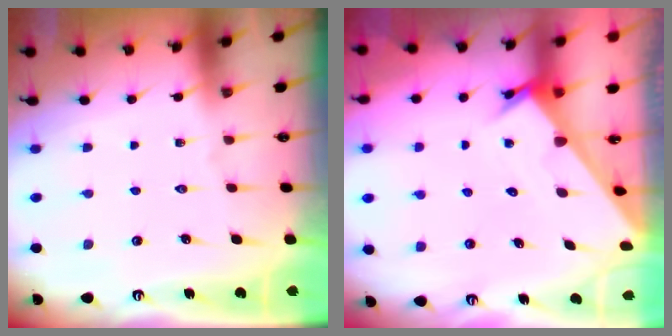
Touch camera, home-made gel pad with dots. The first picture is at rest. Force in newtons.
{"total": 2.3, "press": 2.3, "slide": 0.0}